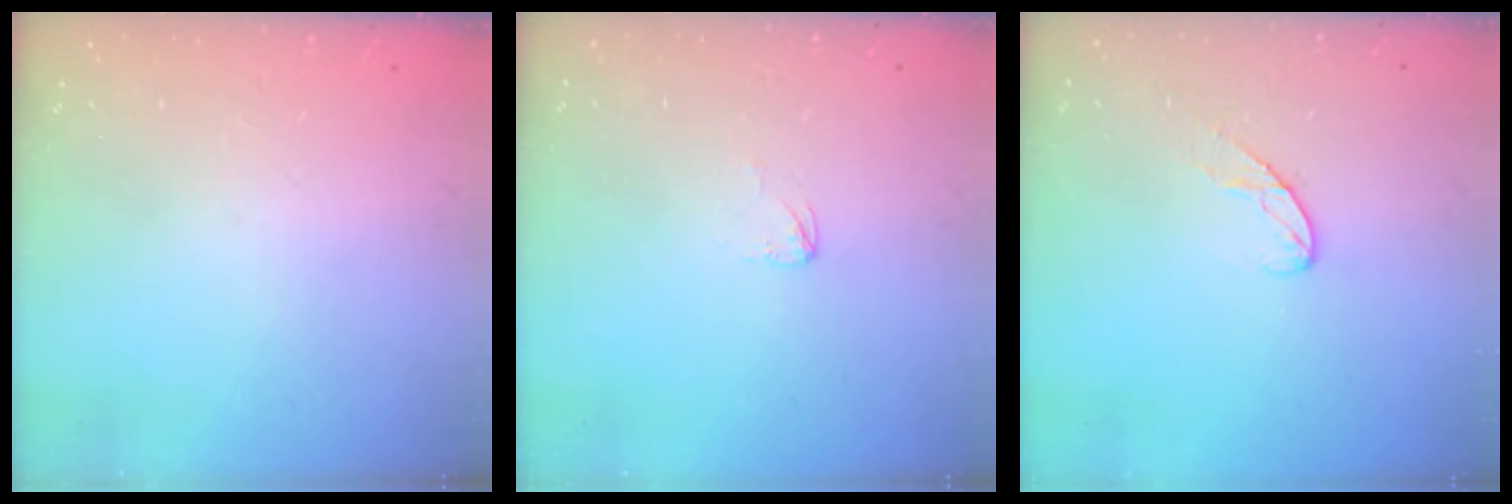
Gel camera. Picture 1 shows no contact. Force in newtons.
{"total": 2.1, "press": 2.1, "slide": 0.2}
{"total": 8.0, "press": 8.0, "slide": 0.7}